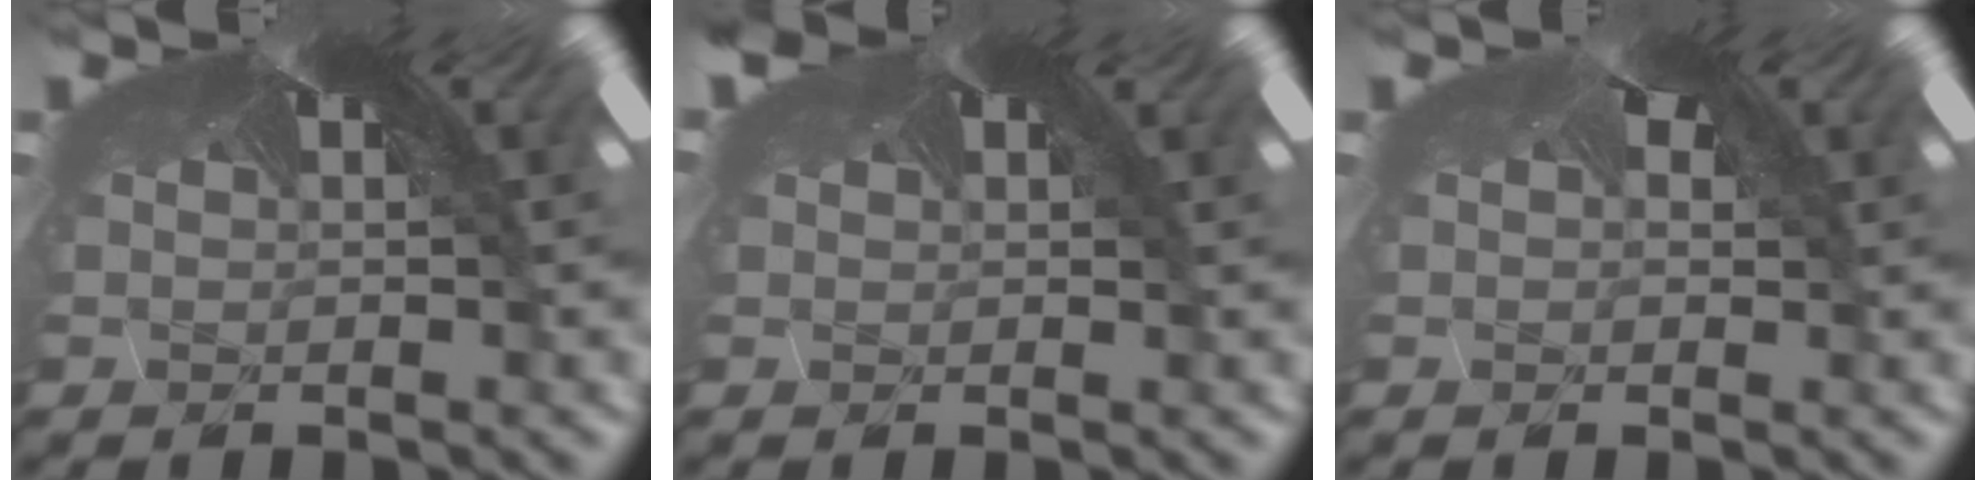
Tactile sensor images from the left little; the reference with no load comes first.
{"total": 1.5, "force": [0.5, 1.1, 1.0], "torque": [-0.034, 0.005, 0.009]}
{"total": 1.2, "force": [0.6, 1.0, 0.4], "torque": [-0.017, 0.002, 0.010]}